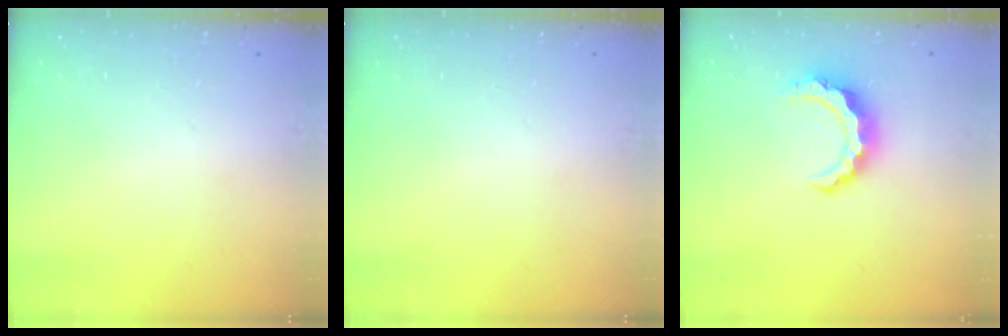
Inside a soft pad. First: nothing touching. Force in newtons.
{"total": 0.0}
{"total": 8.3, "press": 8.3, "slide": 0.9}